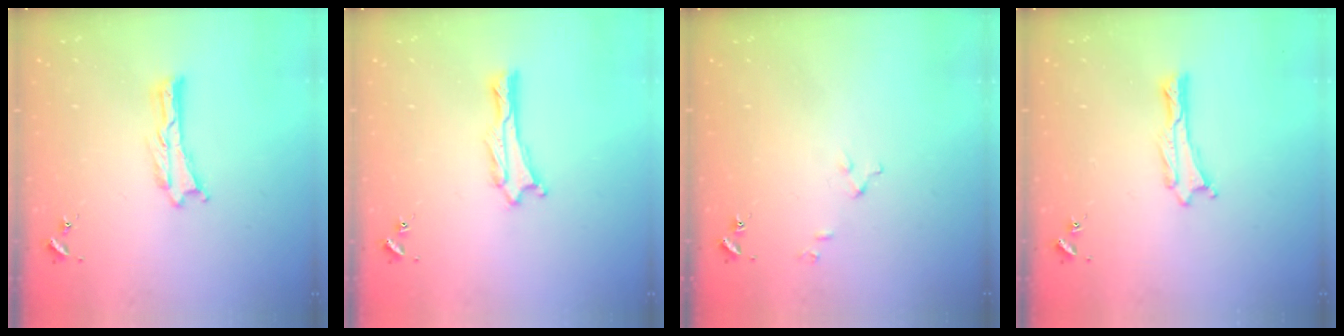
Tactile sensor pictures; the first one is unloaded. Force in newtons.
{"total": 0.0}
{"total": 2.6, "press": 2.6, "slide": 0.3}
{"total": 0.0}